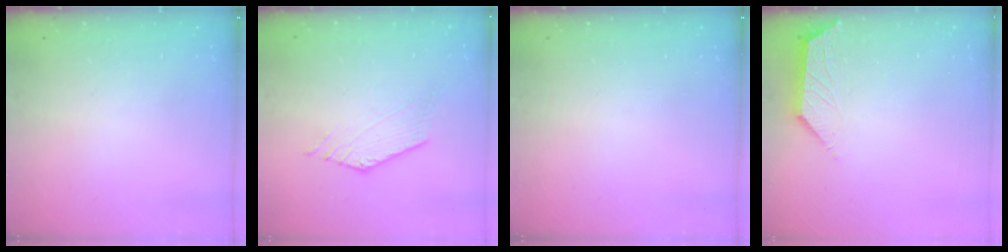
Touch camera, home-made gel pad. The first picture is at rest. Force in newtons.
{"total": 2.0, "press": 2.0, "slide": 0.4}
{"total": 0.0}
{"total": 2.3, "press": 2.3, "slide": 0.4}